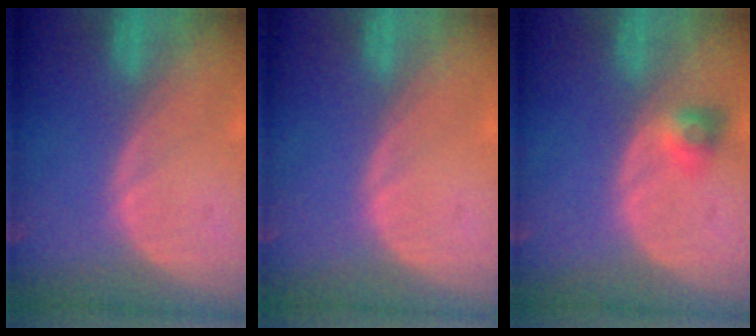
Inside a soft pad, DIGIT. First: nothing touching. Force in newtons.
{"total": 0.5, "press": 0.0, "slide": 0.5}
{"total": 2.9, "press": 2.7, "slide": 1.2}